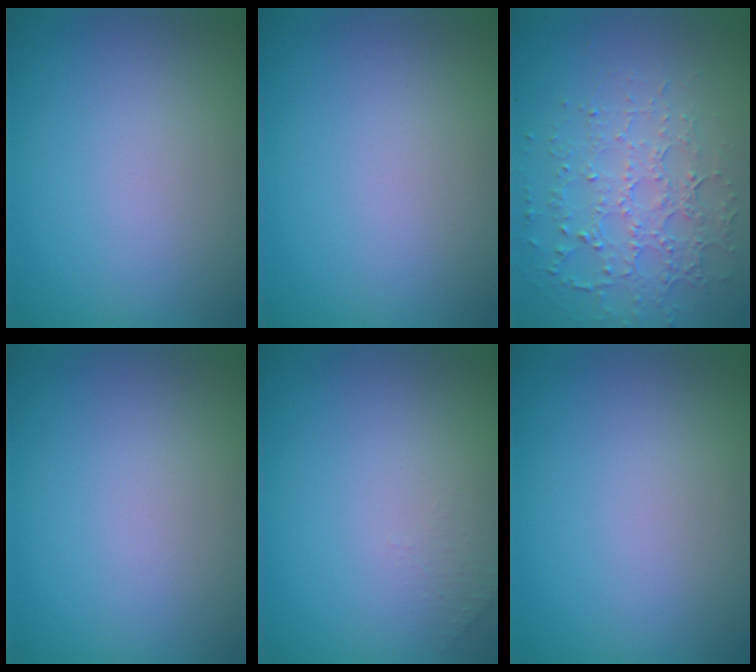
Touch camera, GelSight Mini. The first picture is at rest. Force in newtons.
{"total": 0.0}
{"total": 4.8, "press": 3.5, "slide": 3.4}
{"total": 0.0}
{"total": 1.0, "press": 0.9, "slide": 0.3}
{"total": 0.0}